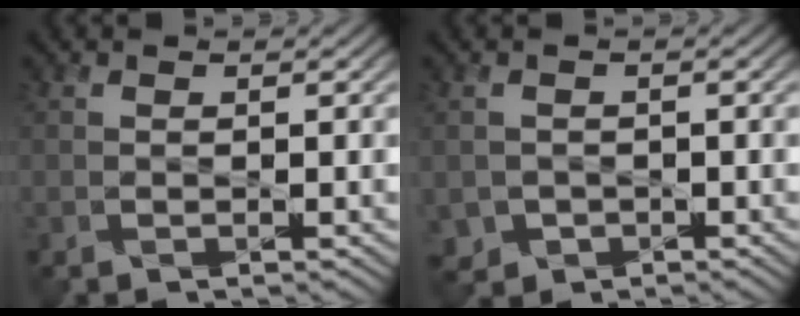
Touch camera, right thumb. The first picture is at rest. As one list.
[{"total": 2.0, "force": [-0.7, 1.8, -0.3], "torque": [-0.002, -0.013, -0.013]}]